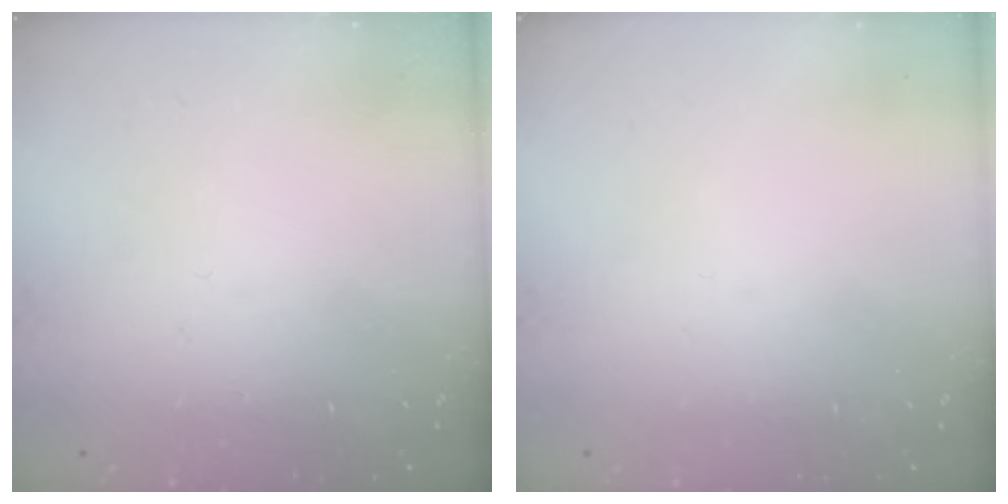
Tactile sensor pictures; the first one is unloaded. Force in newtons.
{"total": 0.0}